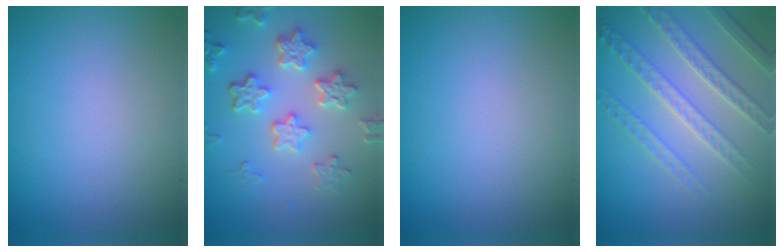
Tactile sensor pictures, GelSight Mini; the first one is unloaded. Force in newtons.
{"total": 5.0, "press": 4.2, "slide": 2.7}
{"total": 0.0}
{"total": 4.1, "press": 4.1, "slide": 0.2}